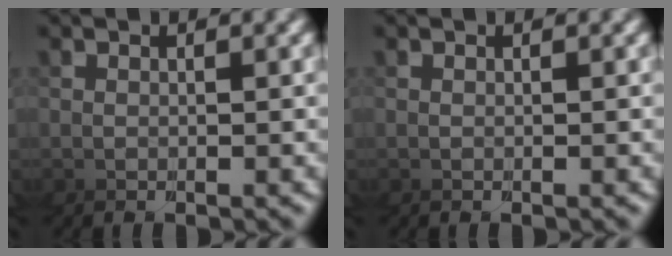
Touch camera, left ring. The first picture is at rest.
{"total": 0.0}